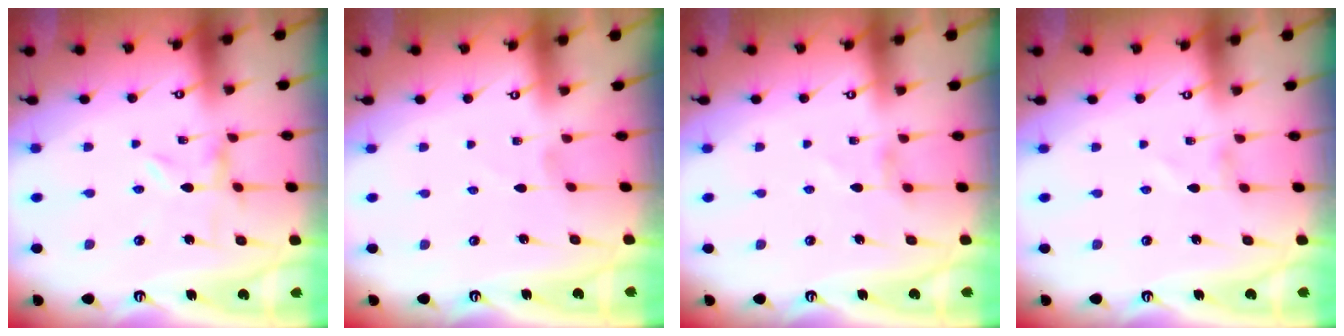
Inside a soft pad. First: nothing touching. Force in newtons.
{"total": 0.9, "press": 0.9, "slide": 0.1}
{"total": 2.9, "press": 2.9, "slide": 0.4}
{"total": 0.8, "press": 0.8, "slide": 0.1}